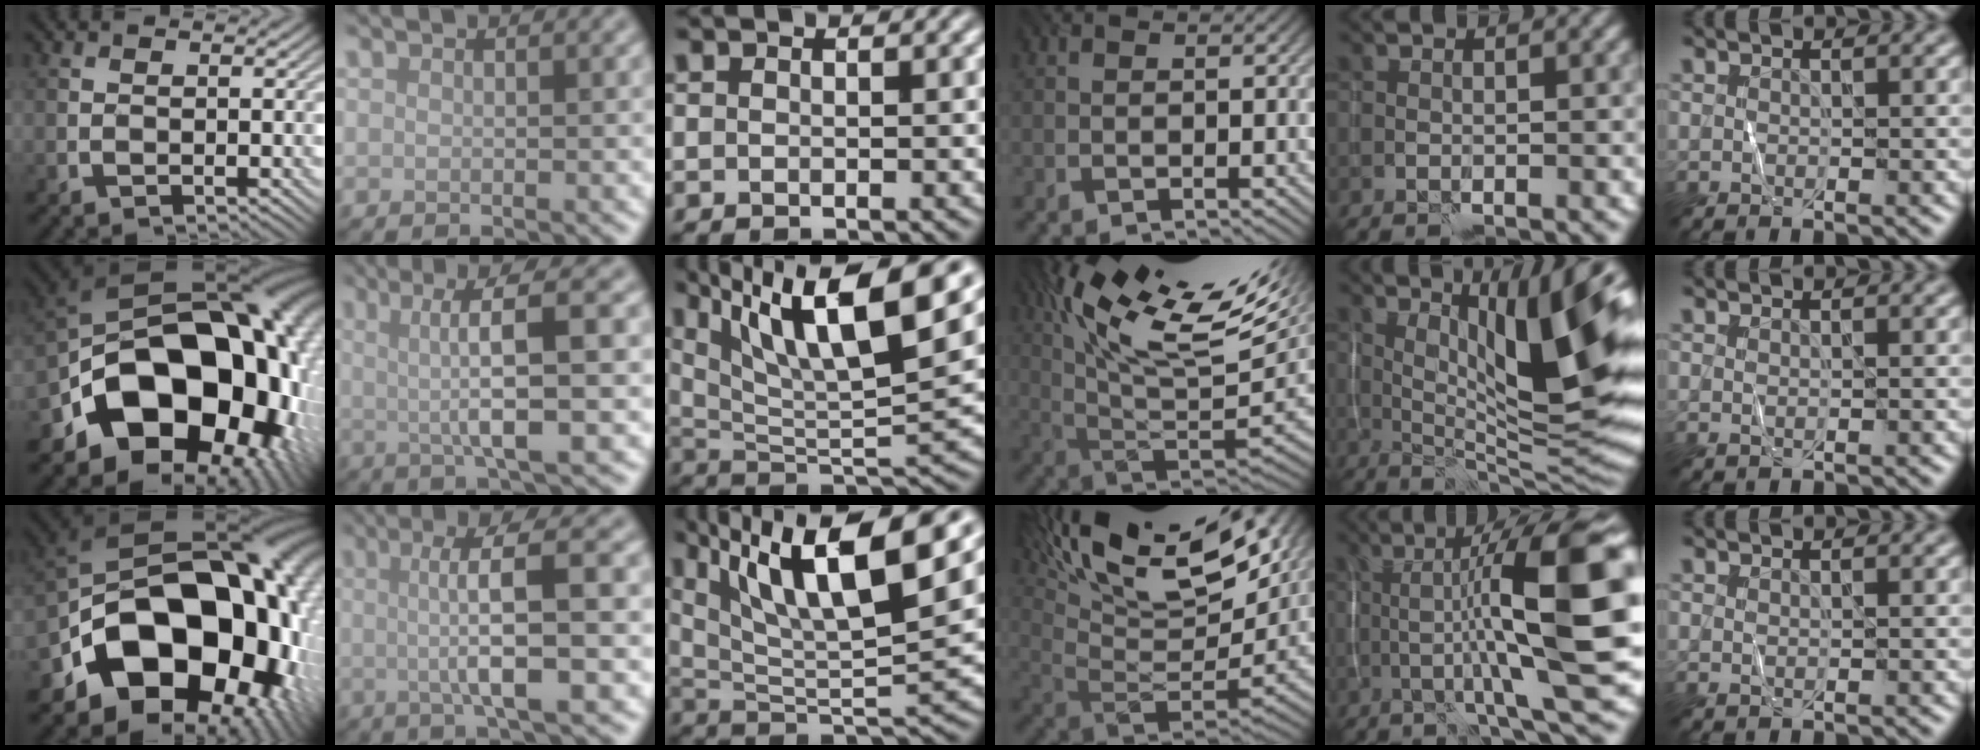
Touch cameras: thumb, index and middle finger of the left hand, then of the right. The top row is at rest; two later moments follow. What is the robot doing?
{"motion": "wrap", "object": "ribbon"}